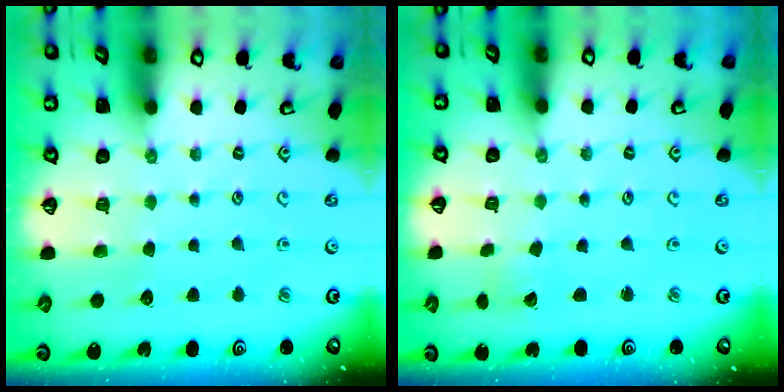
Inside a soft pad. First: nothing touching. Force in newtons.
{"total": 1.2, "press": 1.2, "slide": 0.0}